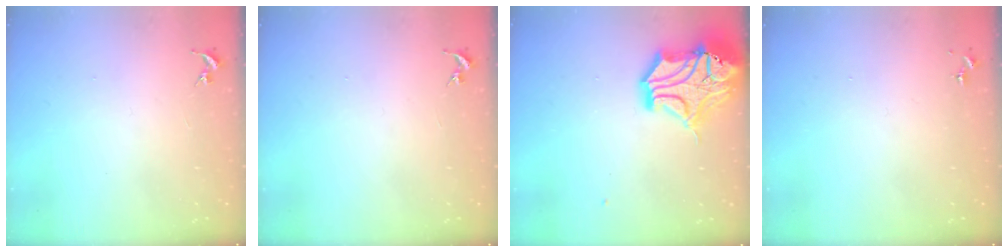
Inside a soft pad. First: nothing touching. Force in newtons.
{"total": 0.0}
{"total": 18.3, "press": 18.2, "slide": 2.4}
{"total": 0.0}